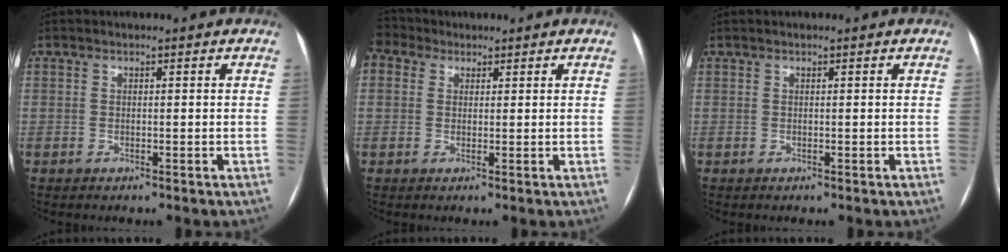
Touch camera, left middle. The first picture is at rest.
{"total": 3.2, "force": [2.2, 2.3, 0.5], "torque": [-0.020, 0.022, 0.049]}
{"total": 0.0}